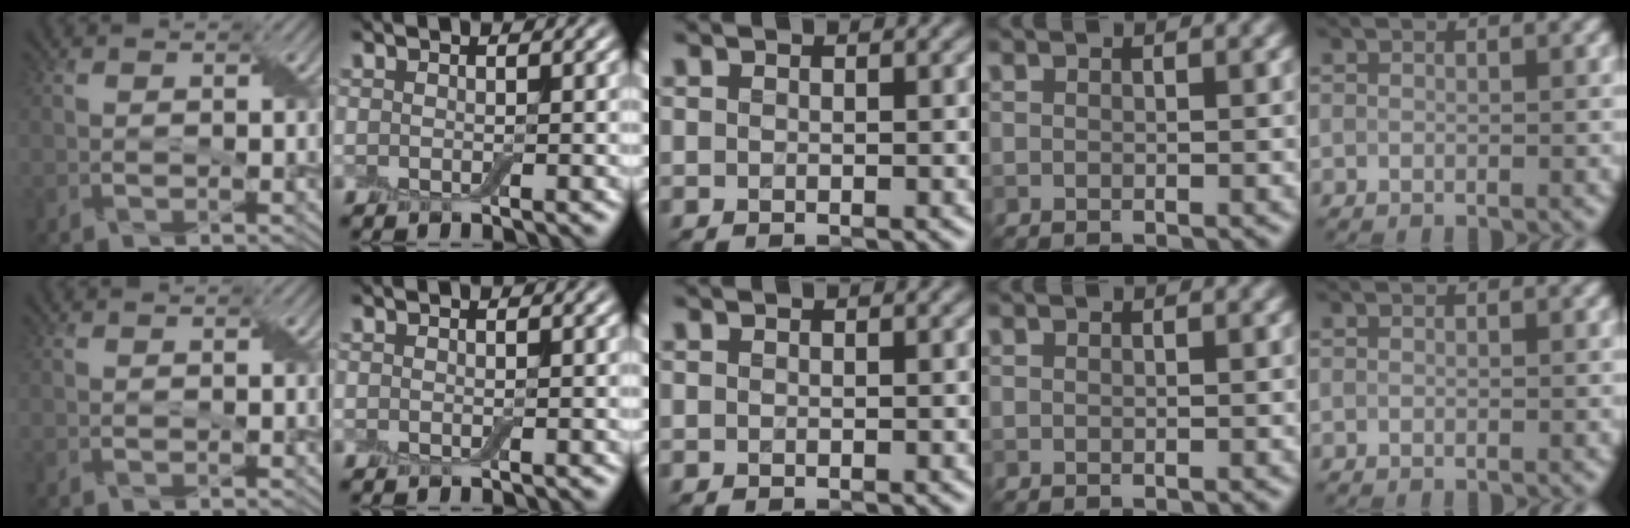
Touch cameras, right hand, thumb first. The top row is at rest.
{}